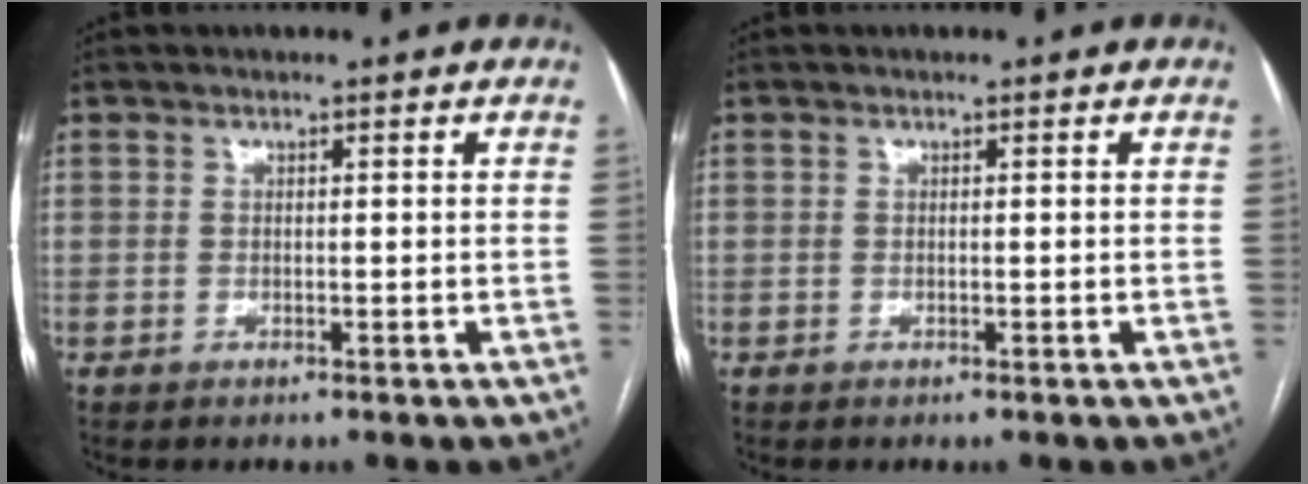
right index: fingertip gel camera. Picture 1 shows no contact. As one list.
[{"total": 0.0}]